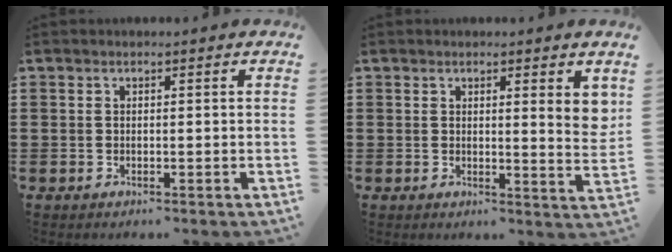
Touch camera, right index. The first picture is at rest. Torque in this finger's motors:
{"motor_torque": [0.07, 0.09, 0.23, 0.01]}